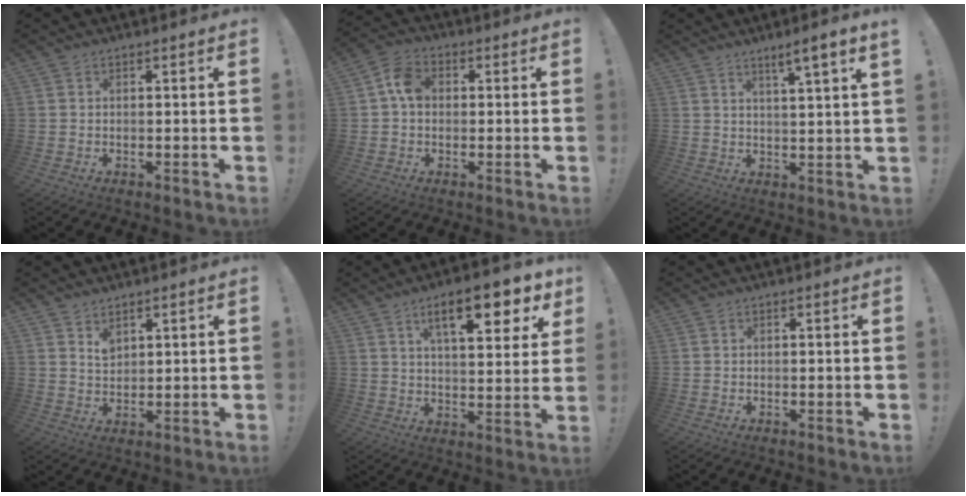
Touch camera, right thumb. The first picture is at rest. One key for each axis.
{"total": 7.0, "fx": 0.4, "fy": 5.3, "fz": 4.6, "tx": -0.077, "ty": 0.016, "tz": 0.008}
{"total": 5.2, "fx": 3.3, "fy": -1.1, "fz": 3.8, "tx": -0.052, "ty": -0.021, "tz": 0.047}
{"total": 3.2, "fx": 2.5, "fy": 1.6, "fz": 1.3, "tx": -0.011, "ty": -0.020, "tz": 0.043}
{"total": 14.7, "fx": 7.6, "fy": 4.5, "fz": 11.8, "tx": -0.176, "ty": -0.030, "tz": 0.117}
{"total": 0.0}